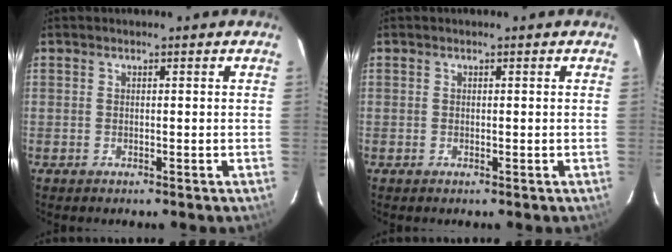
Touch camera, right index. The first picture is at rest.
{"total": 0.0}